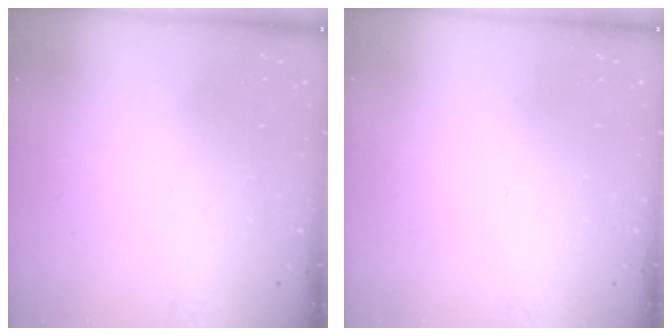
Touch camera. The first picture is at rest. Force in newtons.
{"total": 0.0}